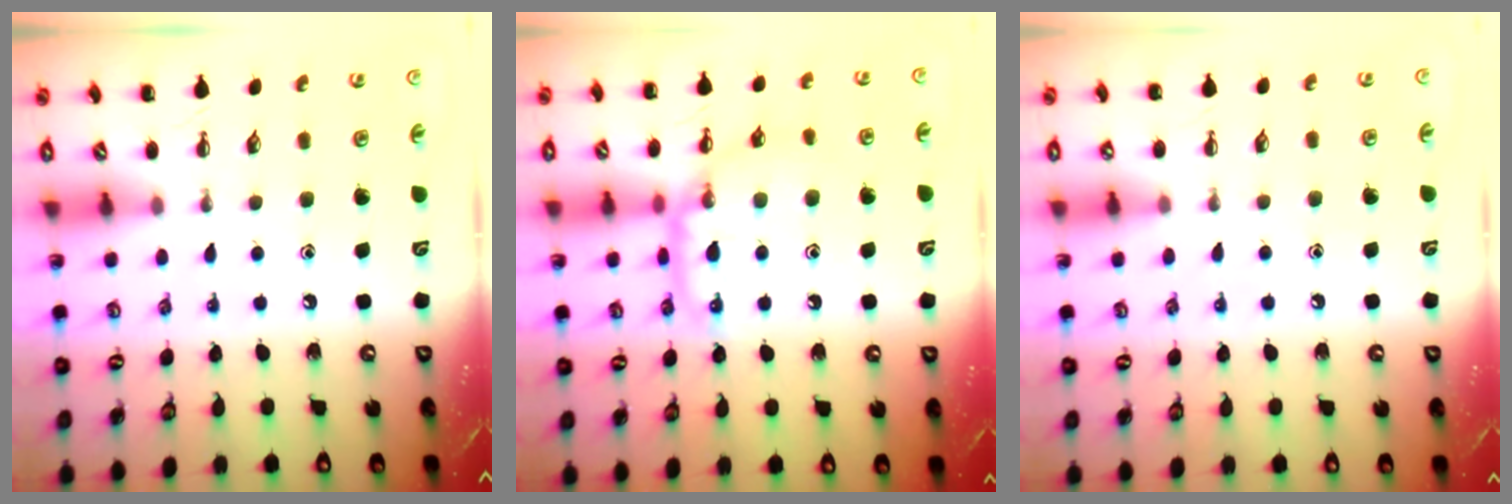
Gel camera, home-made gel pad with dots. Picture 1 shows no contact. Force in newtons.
{"total": 12.9, "press": 12.9, "slide": 1.3}
{"total": 6.2, "press": 5.8, "slide": 2.3}